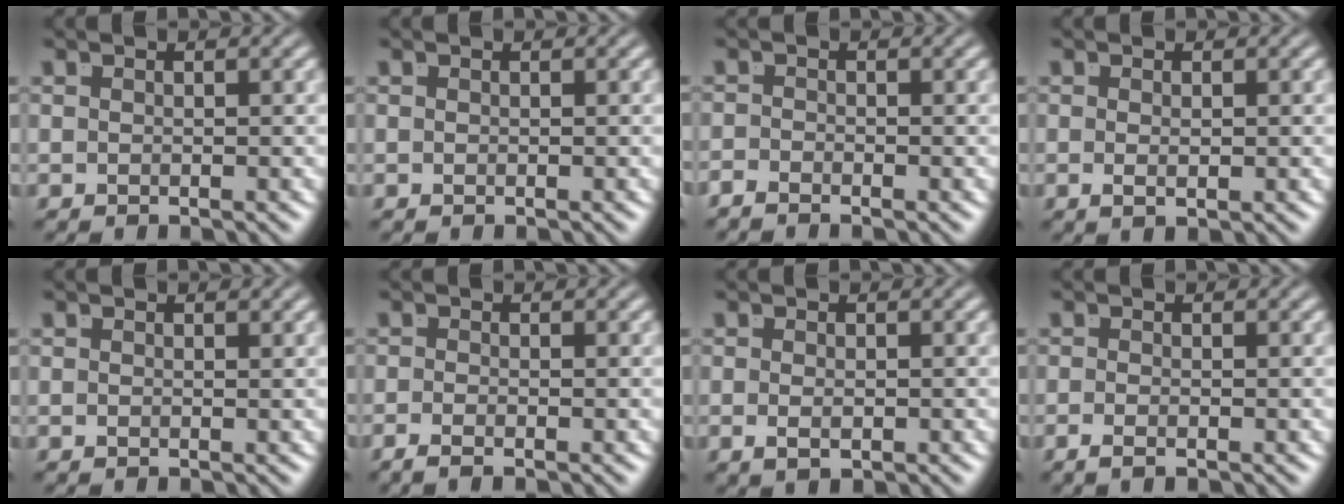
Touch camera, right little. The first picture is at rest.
{"total": 0.0}
{"total": 1.4, "force": [-1.4, -0.3, 0.1], "torque": [0.003, -0.012, -0.021]}
{"total": 0.8, "force": [-0.2, -0.3, 0.8], "torque": [-0.014, -0.010, 0.002]}
{"total": 0.0}
{"total": 1.5, "force": [-1.3, -0.2, 0.6], "torque": [-0.014, -0.008, -0.021]}
{"total": 1.3, "force": [-0.7, 0.3, 1.0], "torque": [-0.026, -0.014, 0.000]}
{"total": 1.2, "force": [-1.0, -0.3, 0.5], "torque": [-0.012, -0.007, -0.014]}